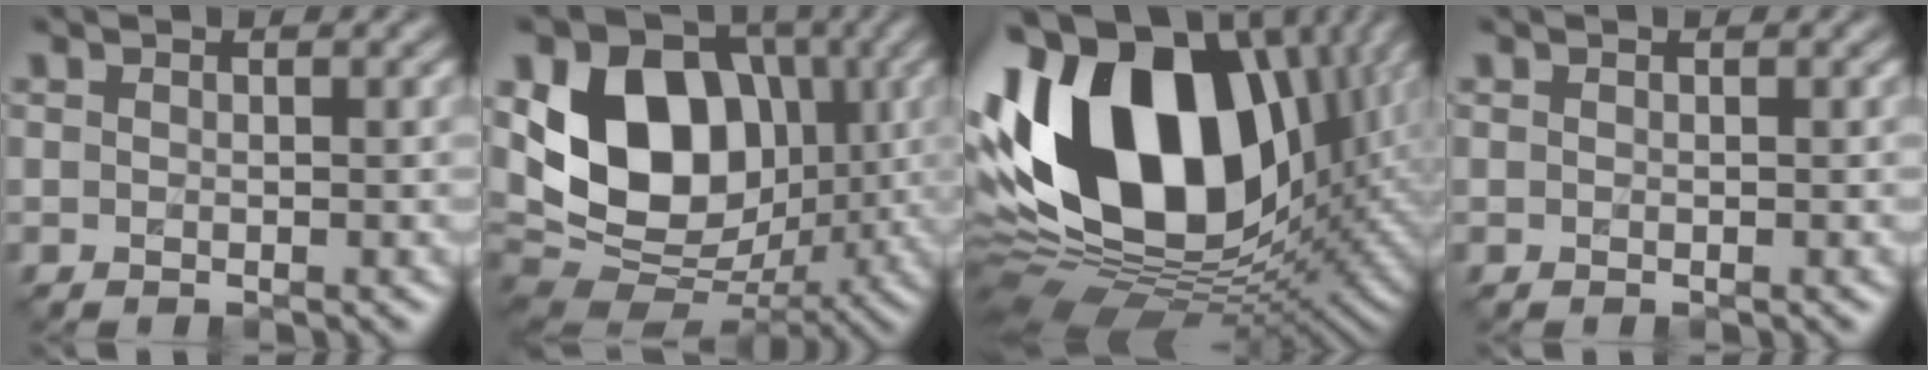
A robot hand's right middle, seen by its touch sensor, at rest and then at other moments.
{"total": 11.9, "force": [1.7, 9.1, 7.5], "torque": [-0.134, -0.009, 0.025]}
{"total": 19.8, "force": [2.6, 13.3, 14.5], "torque": [-0.291, 0.013, 0.042]}
{"total": 0.0}